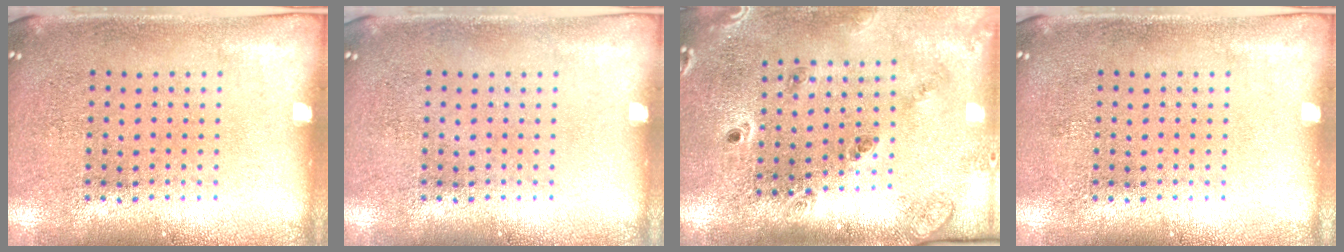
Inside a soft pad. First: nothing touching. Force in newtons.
{"total": 0.0}
{"total": 1.6, "press": 1.5, "slide": 0.4}
{"total": 0.0}